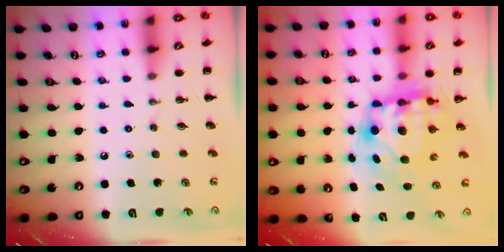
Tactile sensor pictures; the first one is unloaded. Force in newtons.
{"total": 10.0, "press": 9.8, "slide": 2.4}